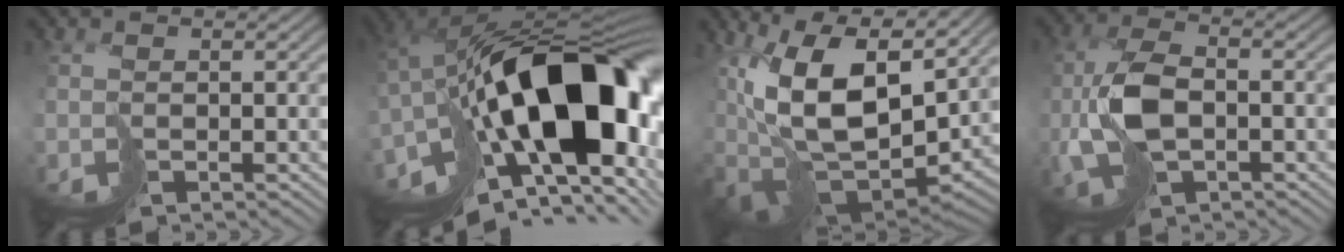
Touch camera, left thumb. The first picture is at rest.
{"total": 20.0, "force": [-3.1, 10.4, 16.8], "torque": [-0.300, -0.019, -0.032]}
{"total": 16.7, "force": [4.4, 8.4, 13.7], "torque": [-0.282, -0.021, 0.100]}
{"total": 8.3, "force": [-0.5, 4.3, 7.1], "torque": [-0.178, 0.000, -0.012]}